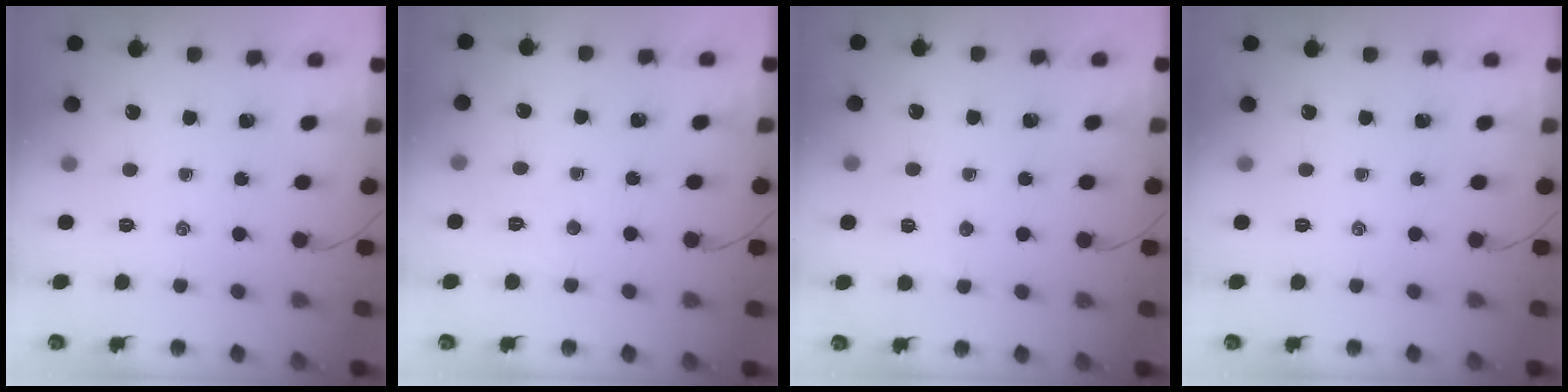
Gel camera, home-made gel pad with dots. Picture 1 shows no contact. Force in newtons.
{"total": 3.8, "press": 3.7, "slide": 0.8}
{"total": 3.4, "press": 3.2, "slide": 1.0}
{"total": 0.0}